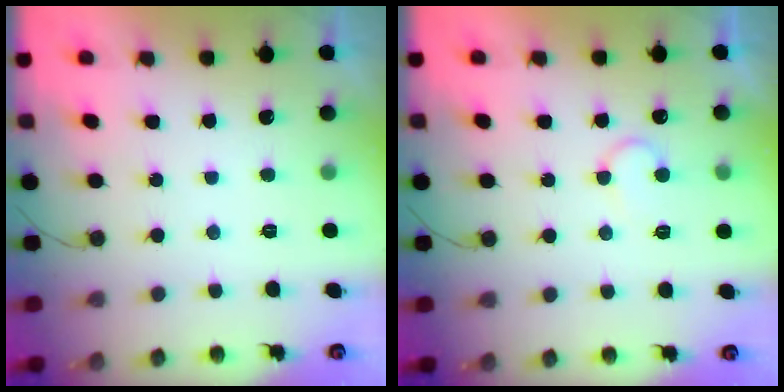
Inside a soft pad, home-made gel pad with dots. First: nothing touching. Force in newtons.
{"total": 6.6, "press": 6.6, "slide": 0.6}